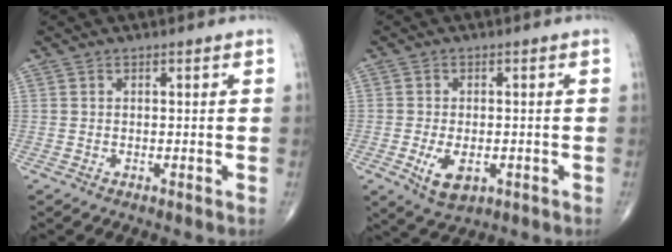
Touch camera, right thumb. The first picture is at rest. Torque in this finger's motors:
{"motor_torque": [-0.48, 0.56, 0.34, 0.21, 0.18]}